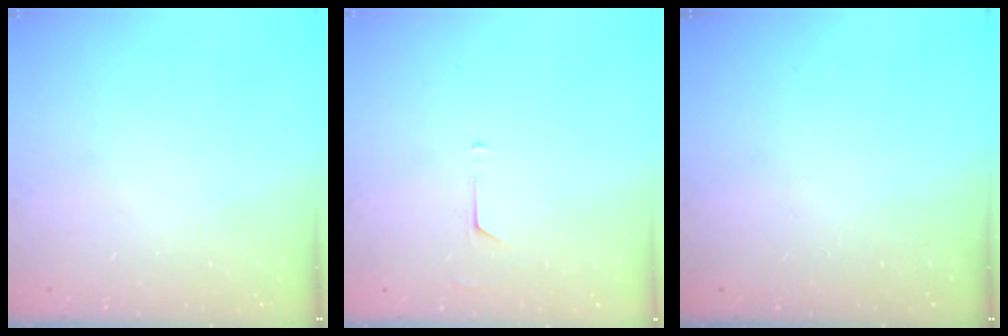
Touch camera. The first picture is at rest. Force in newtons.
{"total": 3.8, "press": 3.8, "slide": 0.3}
{"total": 0.0}